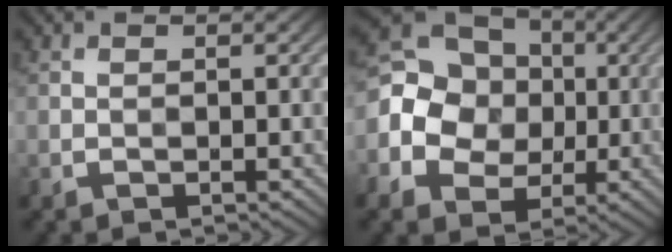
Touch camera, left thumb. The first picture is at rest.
{"total": 13.4, "force": [-0.5, 11.9, 6.0], "torque": [-0.172, 0.013, -0.034]}